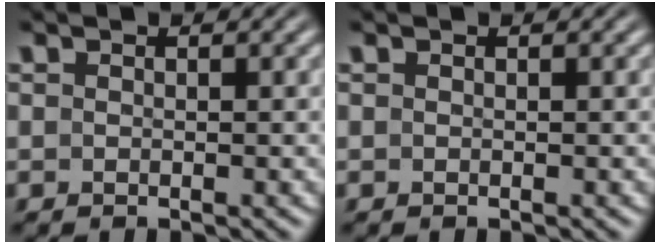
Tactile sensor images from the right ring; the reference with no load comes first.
{"total": 0.0}